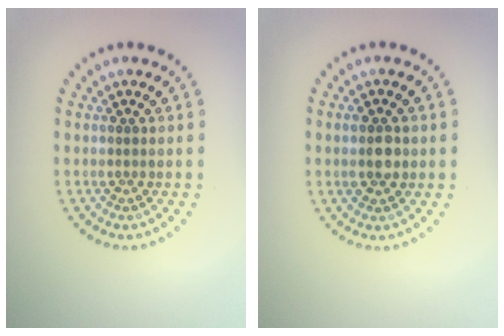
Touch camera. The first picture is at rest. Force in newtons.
{"total": 2.5, "press": 2.5, "slide": 0.3}